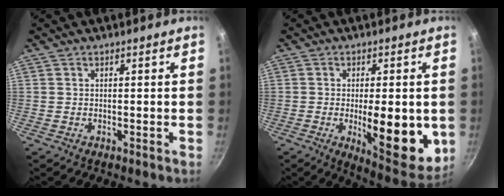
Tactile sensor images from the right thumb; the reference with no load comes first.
{"total": 15.2, "force": [-2.2, 5.6, 14.0], "torque": [-0.160, -0.015, -0.021]}